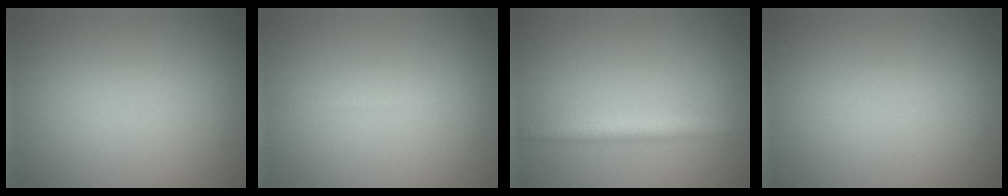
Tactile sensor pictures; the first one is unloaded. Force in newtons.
{"total": 0.6, "press": 0.6, "slide": 0.1}
{"total": 2.5, "press": 2.5, "slide": 0.1}
{"total": 0.0}